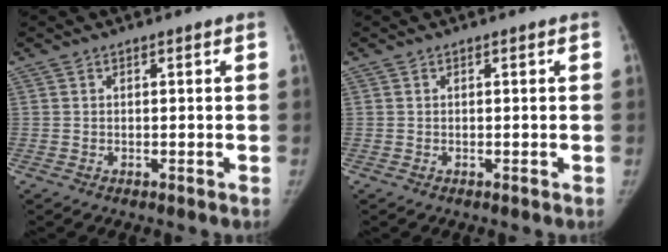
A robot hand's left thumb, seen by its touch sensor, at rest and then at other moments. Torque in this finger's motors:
{"motor_torque": [0.00, 0.00, 0.00, 0.00, 0.00]}